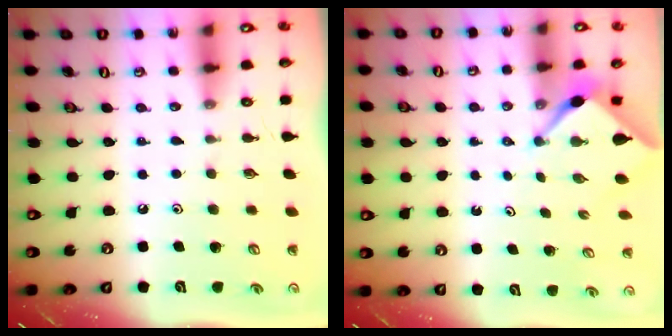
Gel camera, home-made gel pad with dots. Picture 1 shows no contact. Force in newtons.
{"total": 2.1, "press": 2.1, "slide": 0.3}